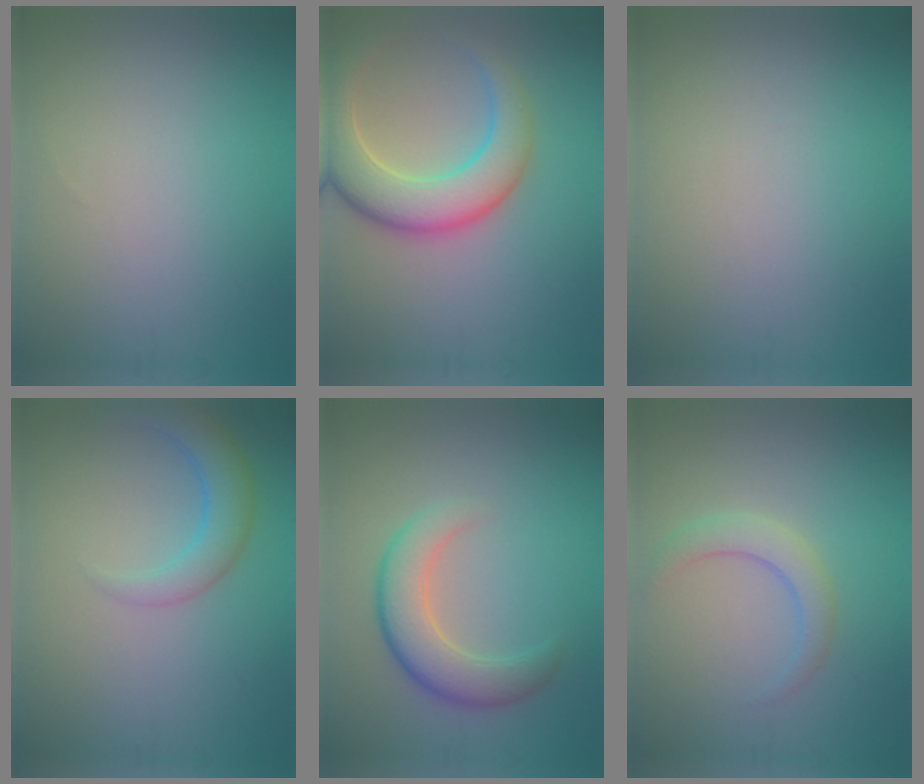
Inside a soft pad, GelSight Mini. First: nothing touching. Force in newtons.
{"total": 7.2, "press": 7.2, "slide": 0.6}
{"total": 0.0}
{"total": 3.3, "press": 3.3, "slide": 0.3}
{"total": 4.8, "press": 4.8, "slide": 0.2}
{"total": 2.3, "press": 2.3, "slide": 0.0}